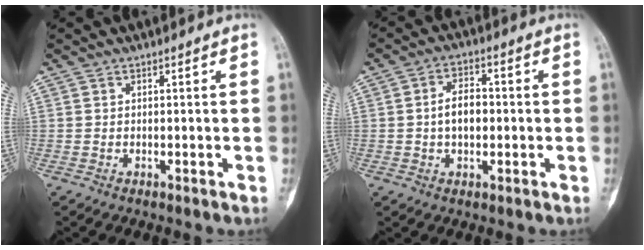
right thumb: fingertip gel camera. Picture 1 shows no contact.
{"total": 6.2, "force": [-0.2, 3.8, 4.8], "torque": [-0.075, 0.015, -0.008]}